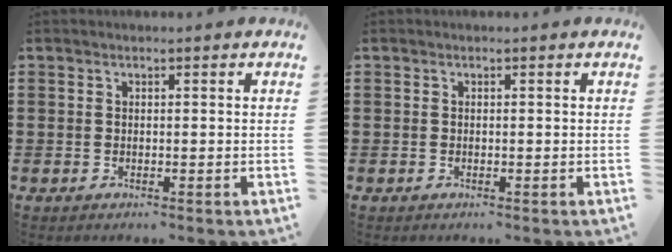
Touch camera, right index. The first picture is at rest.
{"total": 0.0}